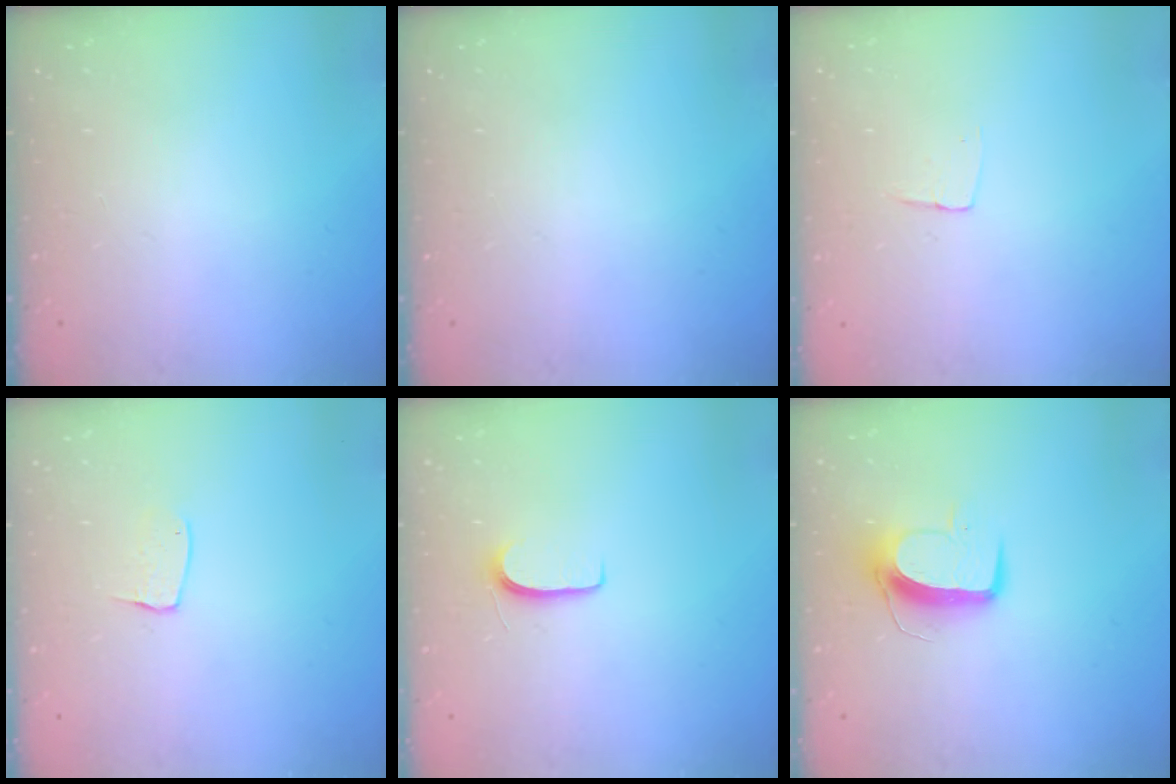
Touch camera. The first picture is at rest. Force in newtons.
{"total": 0.0}
{"total": 3.4, "press": 3.4, "slide": 0.2}
{"total": 5.6, "press": 5.6, "slide": 0.3}
{"total": 5.4, "press": 5.4, "slide": 0.6}
{"total": 9.8, "press": 9.7, "slide": 1.0}